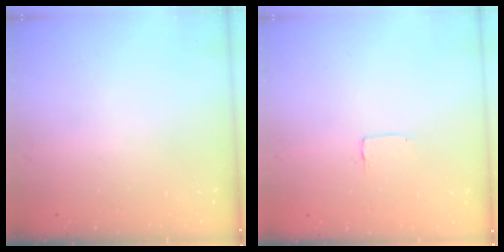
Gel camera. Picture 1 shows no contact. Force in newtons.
{"total": 2.0, "press": 2.0, "slide": 0.0}